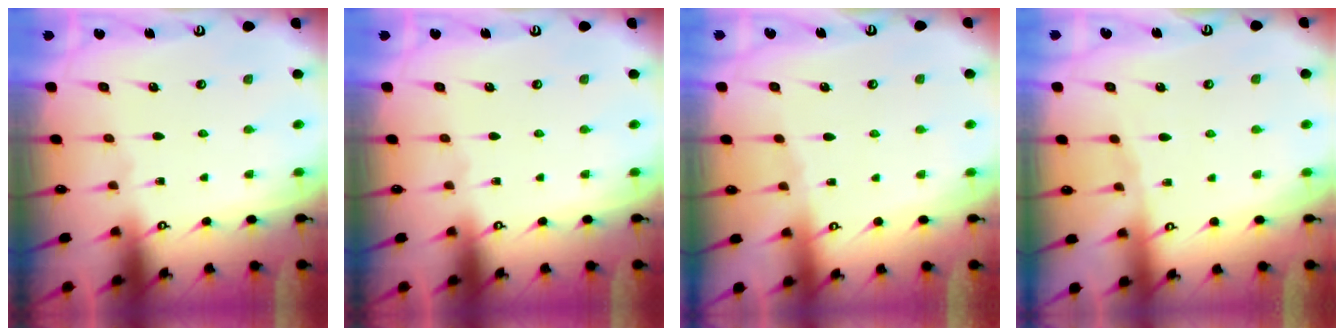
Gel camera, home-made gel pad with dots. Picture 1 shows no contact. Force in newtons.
{"total": 0.0}
{"total": 2.4, "press": 2.4, "slide": 0.4}
{"total": 3.0, "press": 2.9, "slide": 0.6}